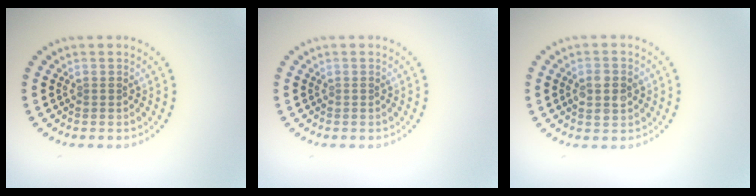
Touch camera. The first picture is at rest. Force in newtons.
{"total": 0.0}
{"total": 2.7, "press": 2.7, "slide": 0.2}